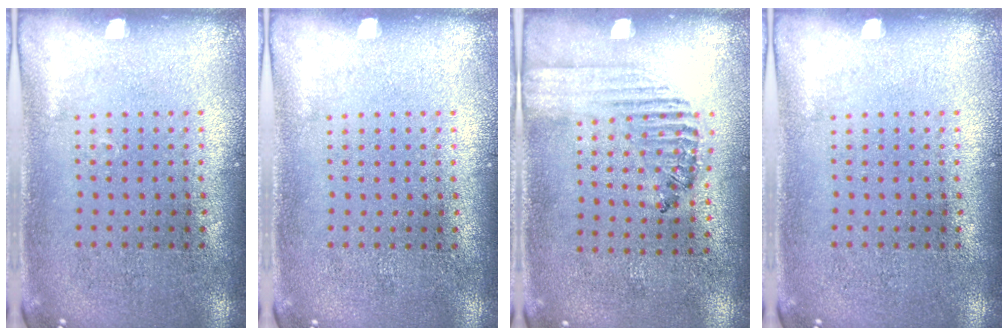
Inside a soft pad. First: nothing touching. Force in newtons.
{"total": 0.0}
{"total": 1.3, "press": 1.0, "slide": 0.8}
{"total": 0.0}